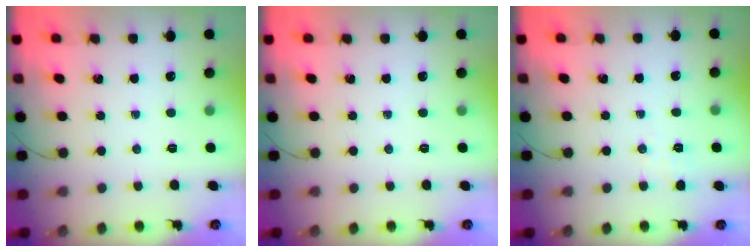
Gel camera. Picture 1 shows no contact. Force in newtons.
{"total": 0.0}
{"total": 1.3, "press": 0.5, "slide": 1.3}